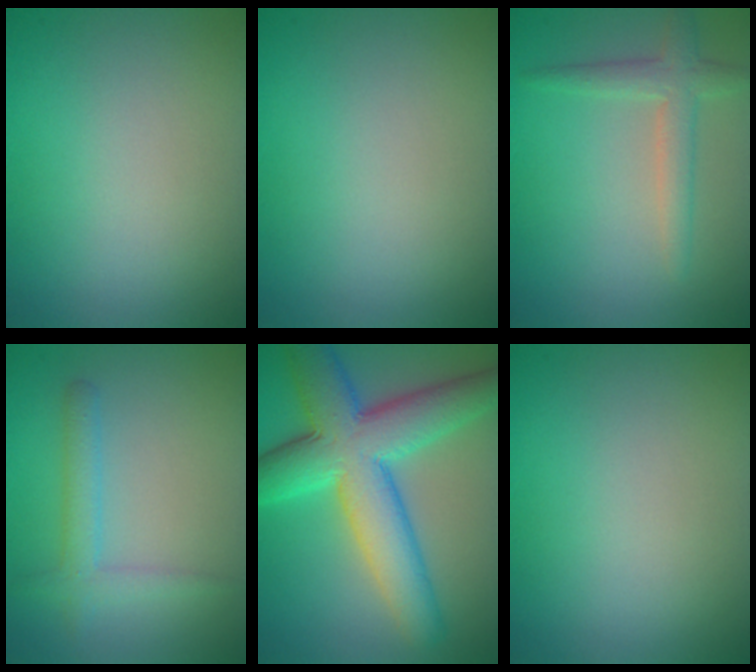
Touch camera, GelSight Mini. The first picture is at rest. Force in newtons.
{"total": 0.0}
{"total": 2.5, "press": 2.5, "slide": 0.1}
{"total": 2.1, "press": 2.1, "slide": 0.2}
{"total": 9.8, "press": 9.8, "slide": 0.1}
{"total": 0.0}